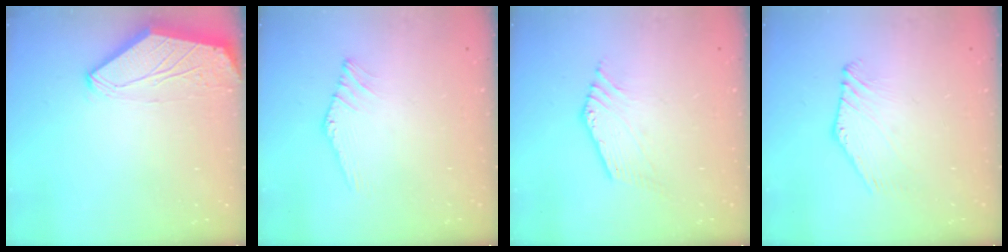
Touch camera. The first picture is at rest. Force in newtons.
{"total": 0.0}
{"total": 2.8, "press": 2.7, "slide": 0.6}
{"total": 1.1, "press": 1.1, "slide": 0.2}